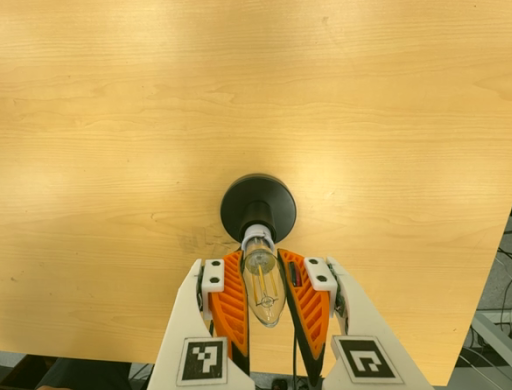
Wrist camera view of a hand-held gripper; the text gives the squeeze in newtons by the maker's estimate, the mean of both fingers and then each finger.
{"total": 22.0, "left": 23.1, "right": 21.0}